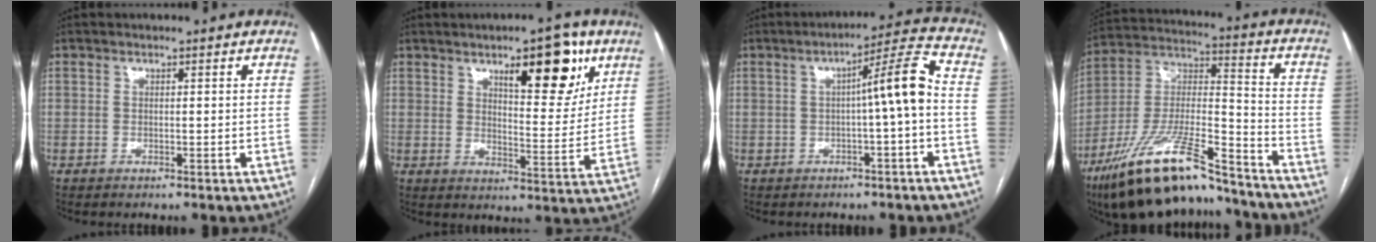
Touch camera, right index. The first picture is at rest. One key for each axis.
{"total": 11.5, "fx": 6.4, "fy": 3.3, "fz": 8.9, "tx": -0.121, "ty": 0.002, "tz": 0.094}
{"total": 7.4, "fx": -0.6, "fy": -0.3, "fz": 7.4, "tx": -0.107, "ty": 0.023, "tz": -0.010}
{"total": 21.2, "fx": -16.5, "fy": 3.9, "fz": 12.8, "tx": -0.262, "ty": -0.010, "tz": -0.297}